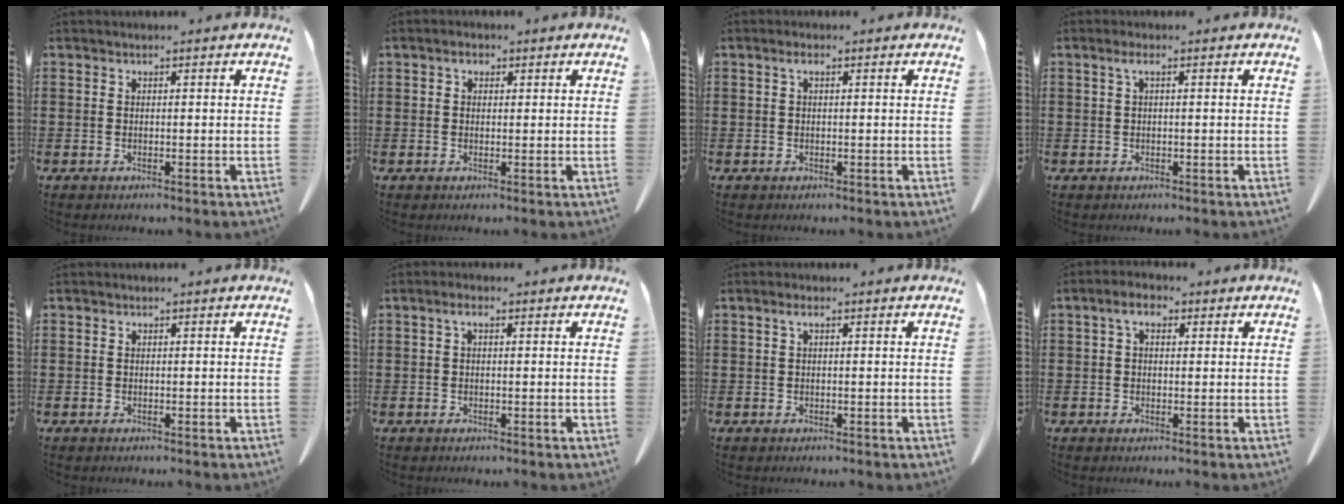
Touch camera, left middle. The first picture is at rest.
{"total": 1.5, "force": [0.6, 1.0, 1.0], "torque": [-0.023, 0.007, 0.010]}
{"total": 1.3, "force": [0.2, 0.4, 1.2], "torque": [-0.025, 0.005, 0.002]}
{"total": 1.5, "force": [0.1, 0.3, 1.5], "torque": [-0.030, 0.001, 0.002]}
{"total": 0.0}
{"total": 1.5, "force": [0.0, 0.6, 1.4], "torque": [-0.029, 0.004, -0.001]}
{"total": 1.2, "force": [0.1, 0.3, 1.2], "torque": [-0.024, 0.002, 0.002]}
{"total": 3.2, "force": [1.2, 1.7, 2.5], "torque": [-0.055, 0.009, 0.018]}